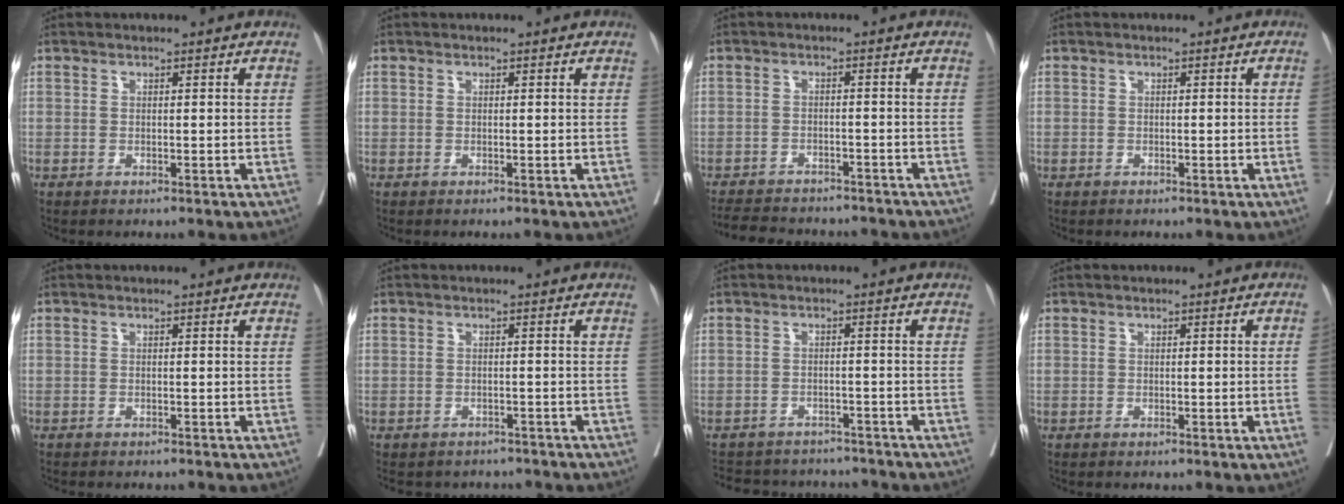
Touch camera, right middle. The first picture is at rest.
{"total": 0.0}
{"total": 13.1, "force": [-11.8, 3.6, 4.4], "torque": [-0.089, -0.002, -0.153]}
{"total": 0.6, "force": [-0.1, -0.1, 0.6], "torque": [-0.011, 0.002, 0.000]}
{"total": 3.4, "force": [-3.0, 0.7, 1.4], "torque": [-0.021, -0.006, -0.037]}
{"total": 5.8, "force": [-5.3, 2.3, 0.1], "torque": [0.003, 0.004, -0.063]}
{"total": 11.8, "force": [-10.9, 3.7, 2.4], "torque": [-0.049, 0.016, -0.138]}
{"total": 1.5, "force": [-0.3, -0.3, 1.5], "torque": [-0.023, 0.003, -0.002]}